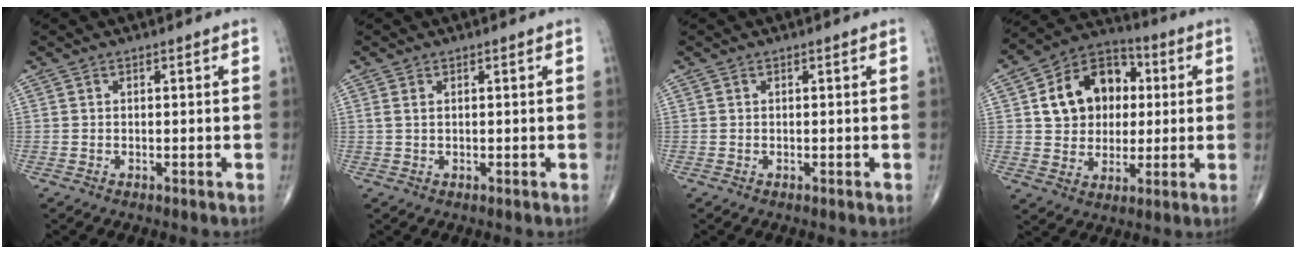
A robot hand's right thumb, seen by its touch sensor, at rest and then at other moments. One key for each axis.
{"total": 1.1, "fx": 0.4, "fy": 0.5, "fz": 0.8, "tx": -0.024, "ty": 0.007, "tz": 0.011}
{"total": 0.0}
{"total": 15.5, "fx": 2.9, "fy": 12.1, "fz": 9.2, "tx": -0.110, "ty": 0.015, "tz": 0.045}